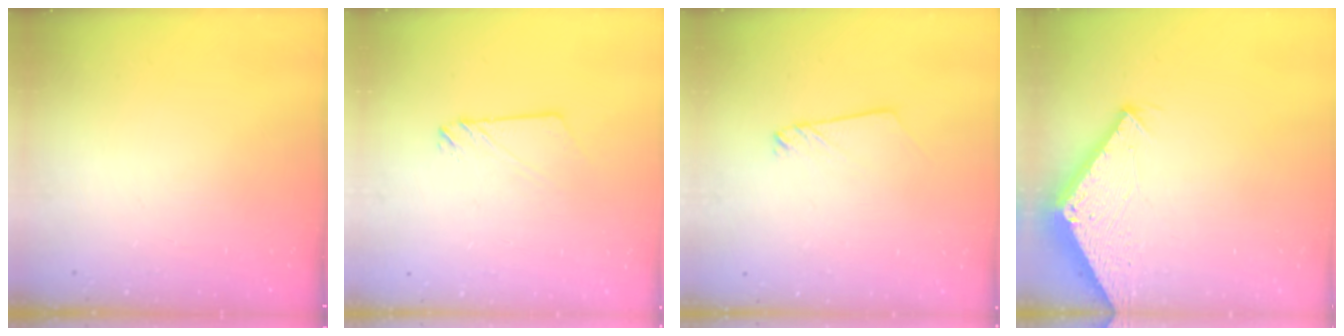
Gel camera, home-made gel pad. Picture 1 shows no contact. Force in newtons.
{"total": 2.9, "press": 2.9, "slide": 0.4}
{"total": 2.1, "press": 2.1, "slide": 0.2}
{"total": 2.9, "press": 2.9, "slide": 0.1}